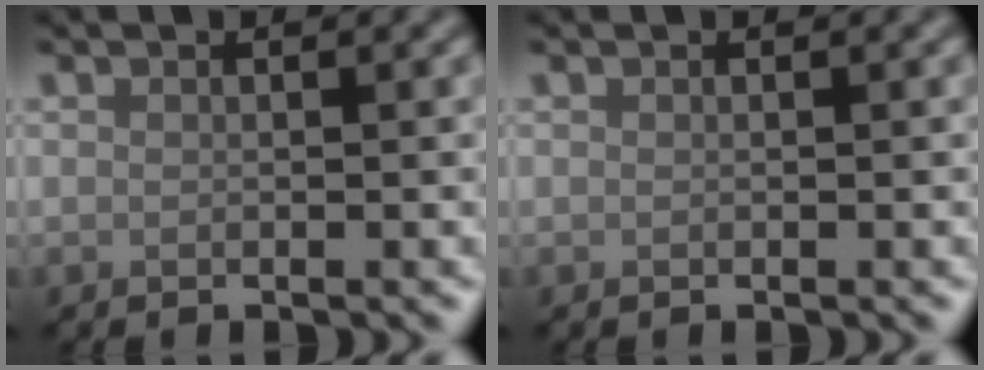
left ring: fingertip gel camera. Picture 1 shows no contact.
{"total": 0.0}